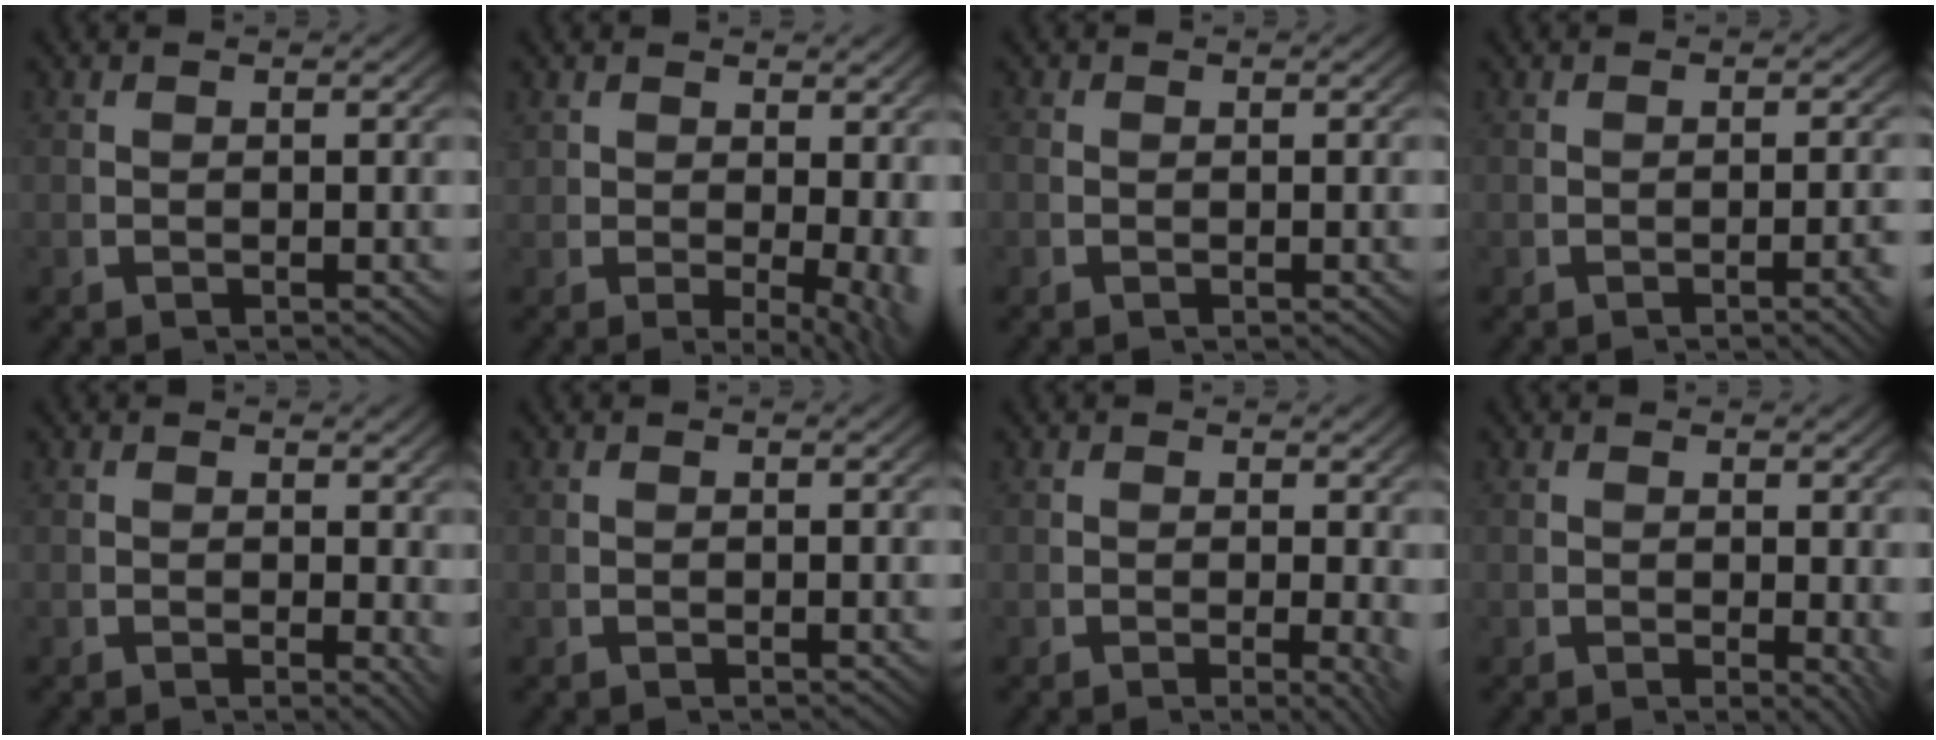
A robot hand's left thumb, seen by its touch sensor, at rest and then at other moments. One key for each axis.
{"total": 3.8, "fx": 0.0, "fy": 1.8, "fz": 3.3, "tx": -0.045, "ty": -0.027, "tz": 0.015}
{"total": 0.6, "fx": -0.2, "fy": 0.6, "fz": 0.1, "tx": -0.006, "ty": -0.007, "tz": -0.002}
{"total": 2.0, "fx": -0.9, "fy": 0.2, "fz": 1.7, "tx": -0.028, "ty": 0.005, "tz": -0.016}
{"total": 1.7, "fx": 0.6, "fy": 0.9, "fz": 1.3, "tx": -0.008, "ty": -0.006, "tz": 0.008}
{"total": 0.0}
{"total": 2.2, "fx": -0.1, "fy": 0.9, "fz": 2.0, "tx": -0.022, "ty": -0.011, "tz": -0.001}
{"total": 2.0, "fx": 0.2, "fy": 0.9, "fz": 1.7, "tx": -0.018, "ty": -0.011, "tz": 0.006}